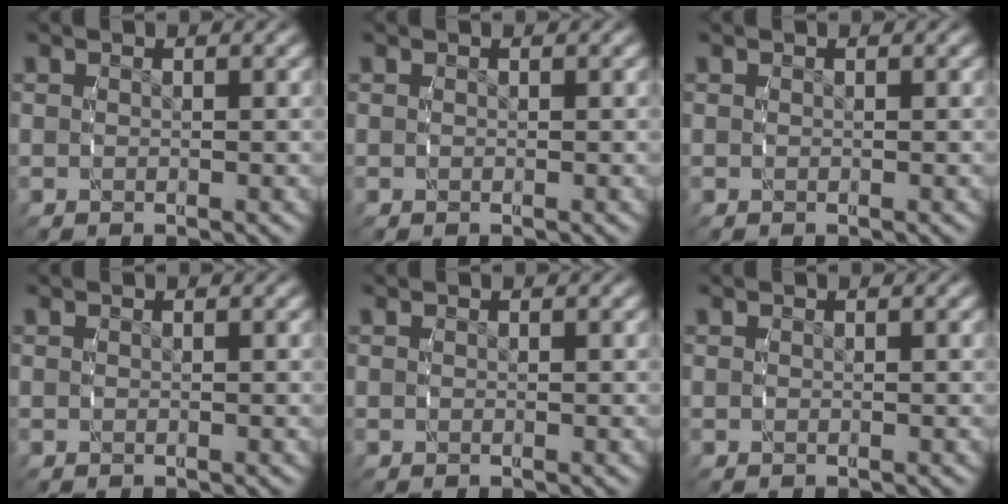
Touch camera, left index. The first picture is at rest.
{"total": 0.0}
{"total": 0.0}
{"total": 0.0}
{"total": 0.0}
{"total": 0.0}